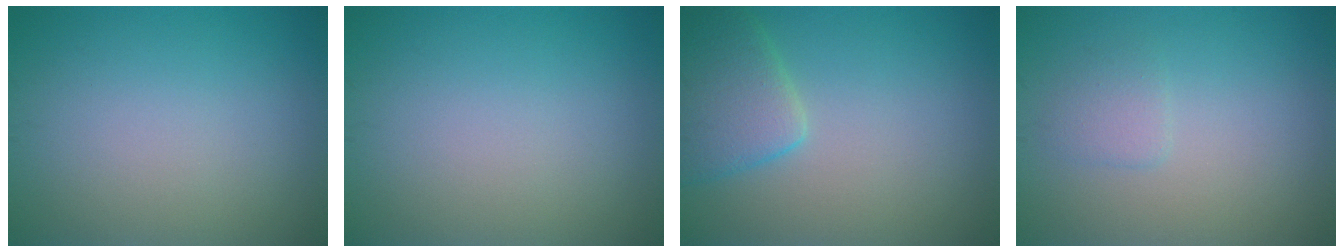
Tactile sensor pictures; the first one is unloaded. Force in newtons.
{"total": 0.0}
{"total": 4.2, "press": 4.1, "slide": 0.2}
{"total": 1.4, "press": 1.3, "slide": 0.3}